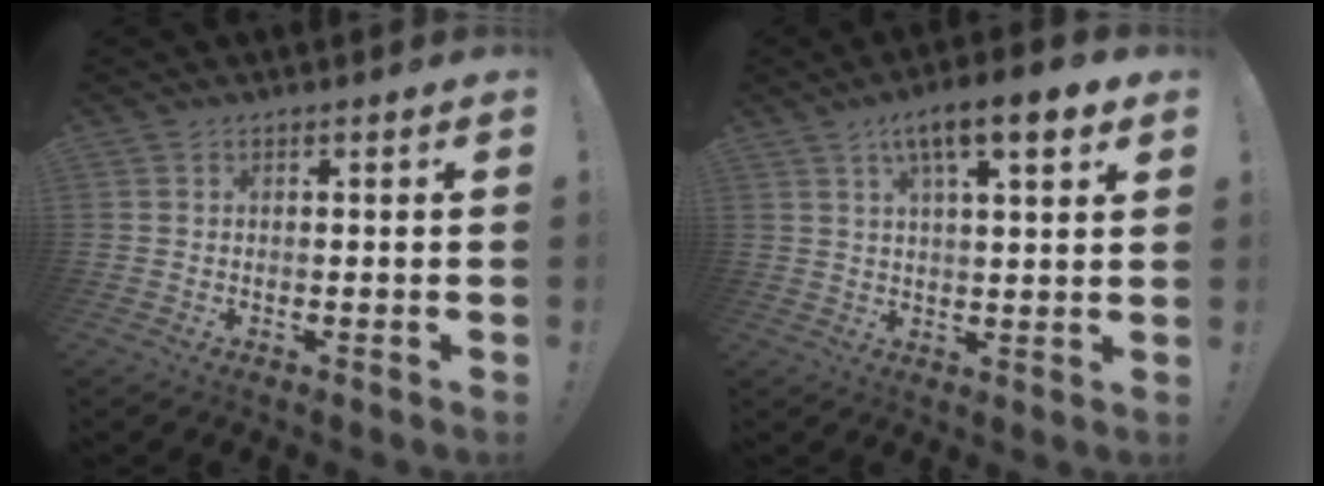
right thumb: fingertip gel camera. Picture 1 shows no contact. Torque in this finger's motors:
{"motor_torque": [0.46, 2.78, 0.66, 0.43, 0.04]}